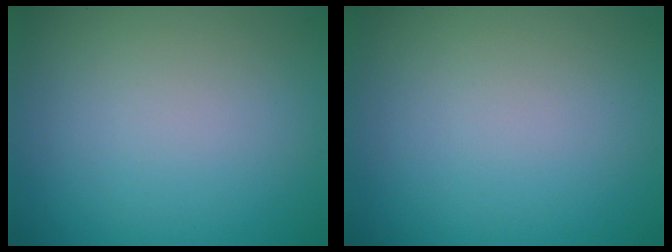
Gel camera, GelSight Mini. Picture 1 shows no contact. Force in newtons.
{"total": 0.0}